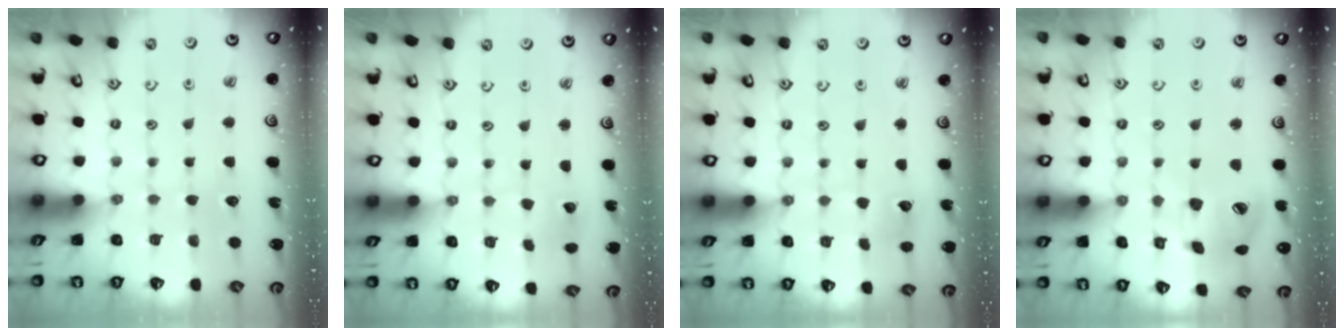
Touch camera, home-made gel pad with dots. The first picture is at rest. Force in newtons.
{"total": 2.9, "press": 2.9, "slide": 0.3}
{"total": 3.7, "press": 3.7, "slide": 0.3}
{"total": 15.3, "press": 15.1, "slide": 2.3}